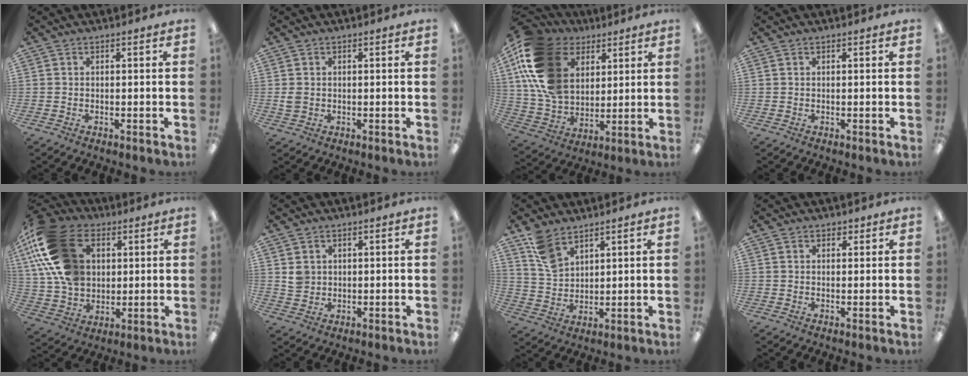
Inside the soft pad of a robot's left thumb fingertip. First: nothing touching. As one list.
[{"total": 2.0, "force": [0.3, 1.7, 1.0], "torque": [-0.012, 0.001, 0.003]}, {"total": 20.6, "force": [8.5, 14.5, 12.0], "torque": [-0.271, -0.029, 0.161]}, {"total": 0.0}, {"total": 21.0, "force": [7.0, 14.8, 13.1], "torque": [-0.294, -0.014, 0.132]}, {"total": 3.4, "force": [1.4, 3.0, 0.6], "torque": [-0.004, -0.003, 0.024]}, {"total": 8.2, "force": [6.0, 4.3, 3.5], "torque": [-0.081, -0.019, 0.115]}, {"total": 1.8, "force": [1.1, 1.3, 0.6], "torque": [-0.005, 0.000, 0.018]}]